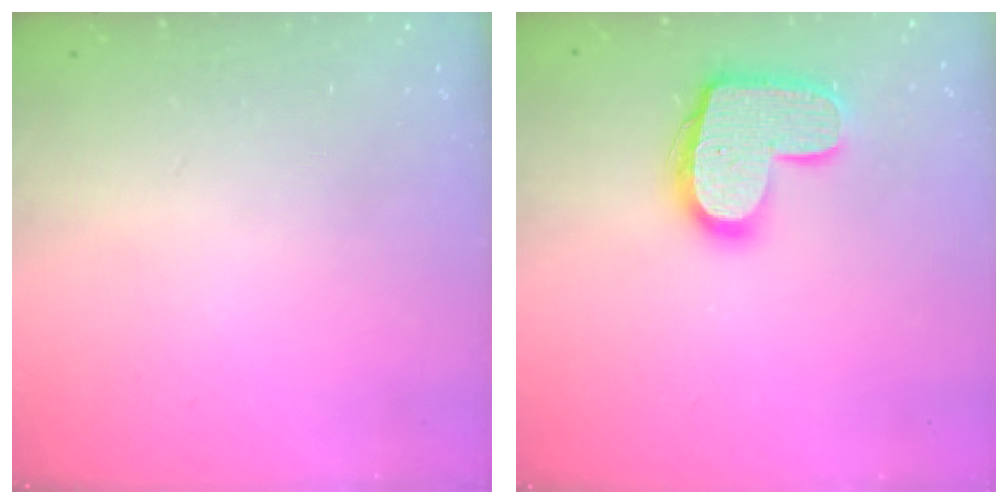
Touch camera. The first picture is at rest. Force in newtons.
{"total": 14.5, "press": 14.5, "slide": 0.7}